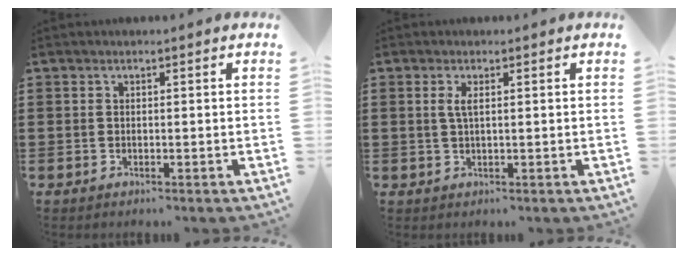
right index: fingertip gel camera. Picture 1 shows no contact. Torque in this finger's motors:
{"motor_torque": [0.74, 0.55, 0.09, 0.06]}